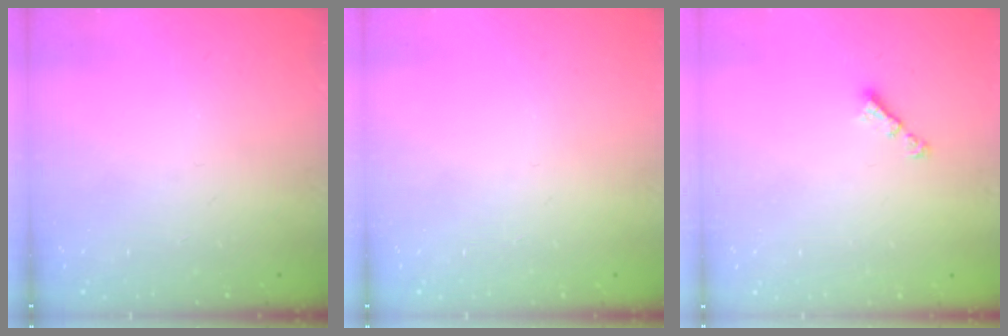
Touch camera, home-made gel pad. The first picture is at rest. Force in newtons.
{"total": 0.0}
{"total": 3.3, "press": 3.3, "slide": 0.4}